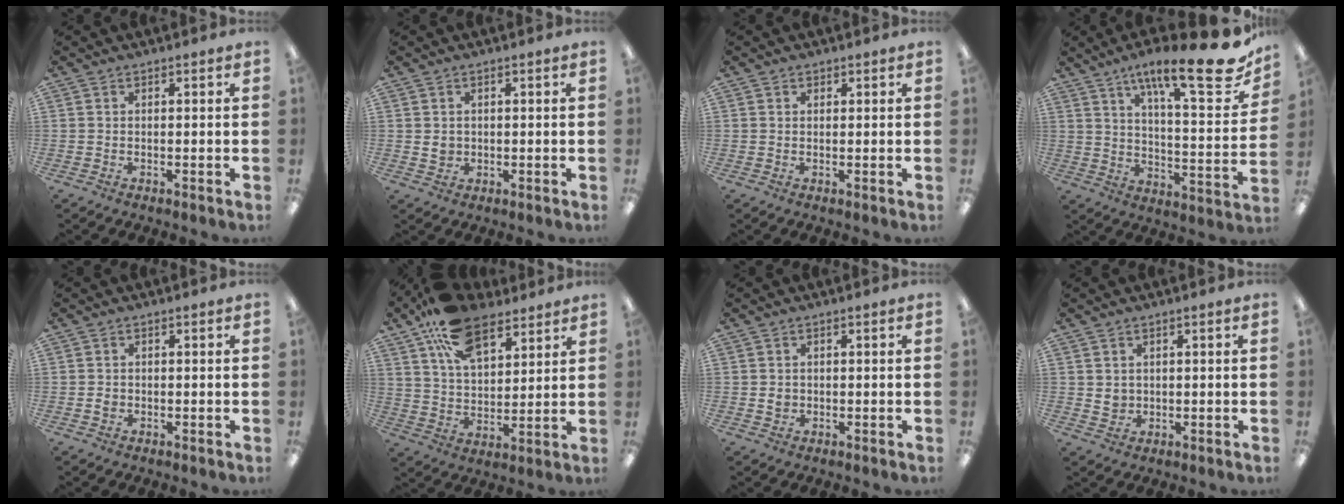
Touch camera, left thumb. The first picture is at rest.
{"total": 2.4, "force": [0.4, 2.2, 1.0], "torque": [-0.011, 0.000, 0.006]}
{"total": 1.1, "force": [0.8, 0.7, 0.0], "torque": [0.007, -0.002, 0.013]}
{"total": 20.9, "force": [13.9, 5.5, 14.6], "torque": [-0.216, -0.089, 0.219]}
{"total": 1.2, "force": [-0.1, 1.1, 0.5], "torque": [-0.009, 0.005, -0.005]}
{"total": 16.8, "force": [10.5, 9.0, 9.4], "torque": [-0.165, -0.038, 0.191]}
{"total": 1.9, "force": [0.1, 1.7, 0.8], "torque": [-0.008, 0.001, -0.001]}
{"total": 2.7, "force": [1.1, 2.3, 0.7], "torque": [-0.010, -0.001, 0.019]}